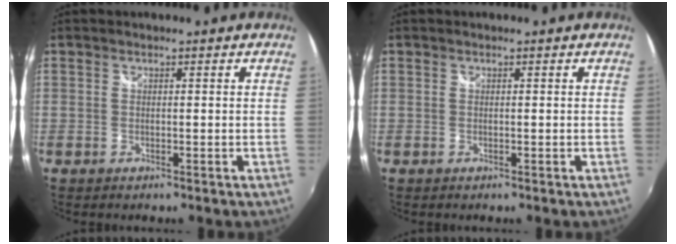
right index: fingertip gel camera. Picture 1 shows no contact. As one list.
[{"total": 0.0}]